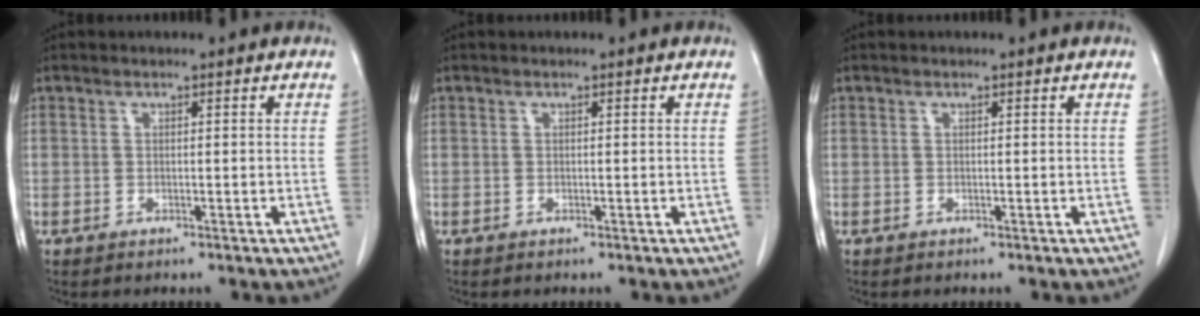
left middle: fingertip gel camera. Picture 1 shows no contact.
{"total": 0.0}
{"total": 0.0}